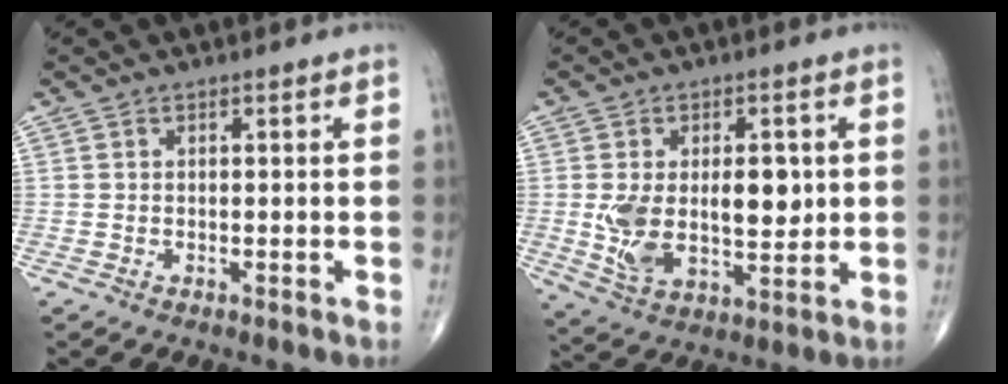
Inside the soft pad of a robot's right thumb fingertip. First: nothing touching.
{"total": 13.5, "force": [0.9, 7.3, 11.3], "torque": [-0.182, -0.010, 0.030]}